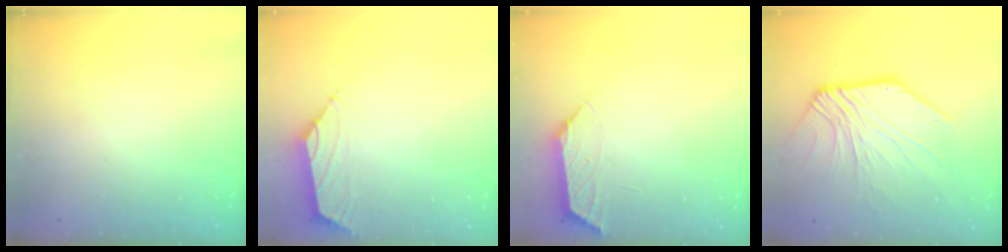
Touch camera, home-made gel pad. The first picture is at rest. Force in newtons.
{"total": 1.5, "press": 1.5, "slide": 0.4}
{"total": 1.4, "press": 1.3, "slide": 0.4}
{"total": 7.6, "press": 7.6, "slide": 1.1}